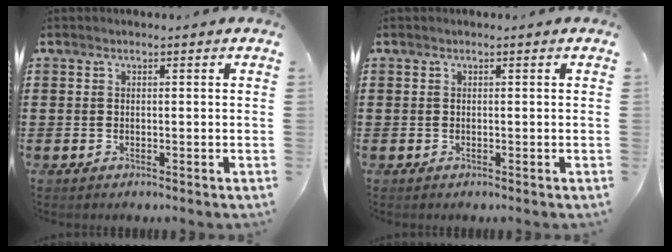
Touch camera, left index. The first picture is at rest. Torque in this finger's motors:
{"motor_torque": [0.00, 0.00, 0.00, 0.00]}